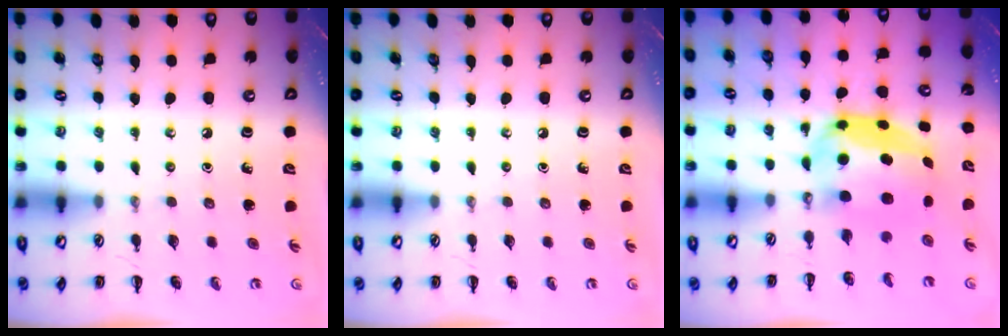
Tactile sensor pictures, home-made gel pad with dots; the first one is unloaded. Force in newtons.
{"total": 0.0}
{"total": 7.2, "press": 7.0, "slide": 1.6}